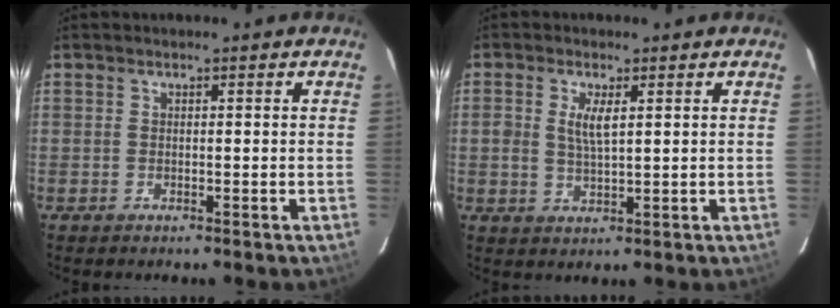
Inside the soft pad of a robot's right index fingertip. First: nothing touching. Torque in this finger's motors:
{"motor_torque": [0.14, -0.05, 0.07, 0.07]}